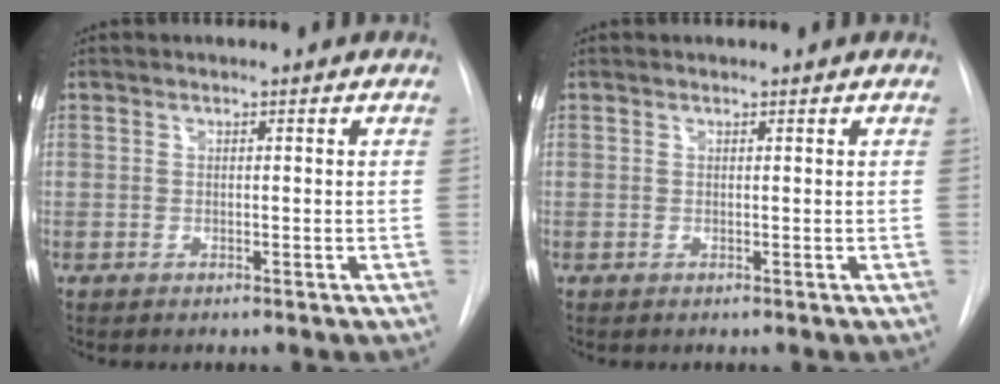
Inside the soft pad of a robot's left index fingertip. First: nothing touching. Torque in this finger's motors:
{"motor_torque": [0.24, 0.01, -0.02, -0.01]}